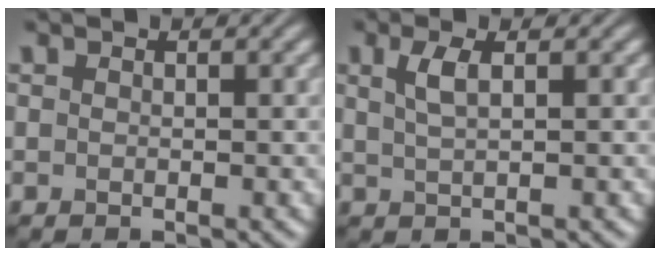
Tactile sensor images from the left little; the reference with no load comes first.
{"total": 2.2, "force": [0.8, 0.7, 1.9], "torque": [-0.037, 0.003, 0.016]}